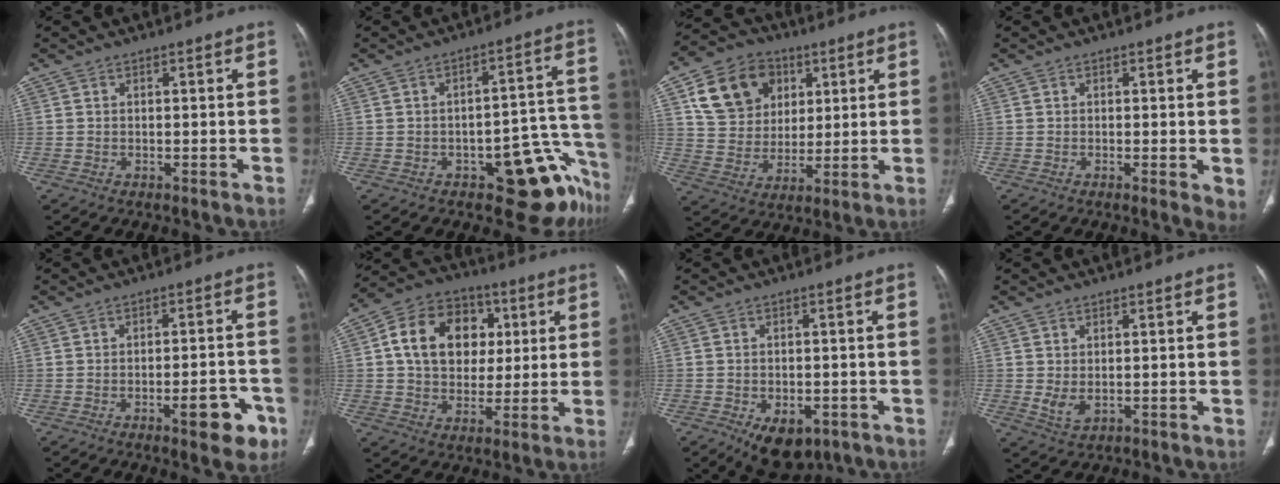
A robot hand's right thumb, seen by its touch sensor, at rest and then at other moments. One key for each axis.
{"total": 13.7, "fx": -8.0, "fy": 6.0, "fz": 9.4, "tx": -0.041, "ty": 0.087, "tz": -0.102}
{"total": 15.6, "fx": 6.1, "fy": 12.5, "fz": 7.2, "tx": -0.099, "ty": -0.002, "tz": 0.111}
{"total": 3.3, "fx": -0.2, "fy": 0.9, "fz": 3.1, "tx": -0.043, "ty": -0.011, "tz": -0.008}
{"total": 8.4, "fx": -4.0, "fy": 3.0, "fz": 6.7, "tx": -0.066, "ty": 0.024, "tz": -0.048}
{"total": 16.8, "fx": 3.6, "fy": 13.1, "fz": 9.8, "tx": -0.138, "ty": 0.011, "tz": 0.058}
{"total": 8.5, "fx": -4.2, "fy": 5.2, "fz": 5.4, "tx": -0.057, "ty": 0.009, "tz": -0.049}
{"total": 3.0, "fx": 0.2, "fy": 1.7, "fz": 2.4, "tx": -0.042, "ty": -0.006, "tz": 0.014}